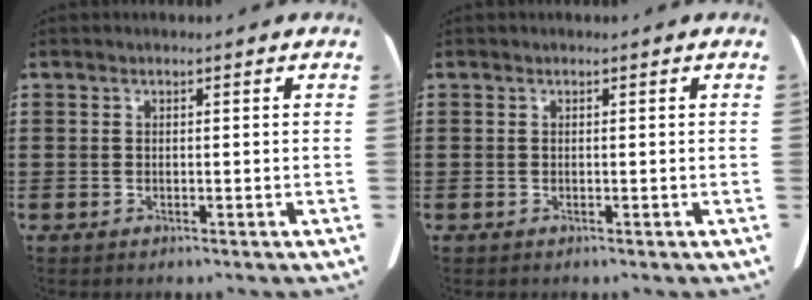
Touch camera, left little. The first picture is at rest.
{"total": 0.0}